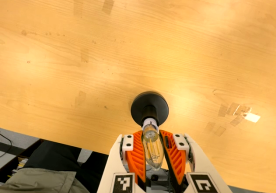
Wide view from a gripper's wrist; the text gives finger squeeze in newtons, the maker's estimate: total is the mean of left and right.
{"total": 20.6, "left": 20.2, "right": 21.1}